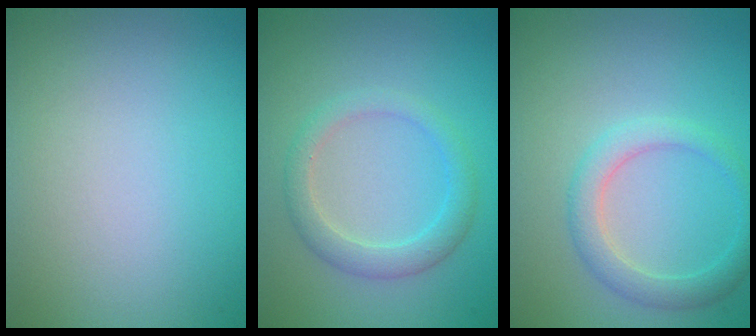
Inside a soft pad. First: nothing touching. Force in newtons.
{"total": 2.6, "press": 2.6, "slide": 0.1}
{"total": 2.7, "press": 2.7, "slide": 0.2}